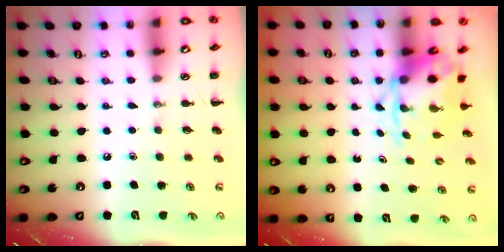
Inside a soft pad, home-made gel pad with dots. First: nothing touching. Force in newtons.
{"total": 4.5, "press": 4.4, "slide": 1.1}